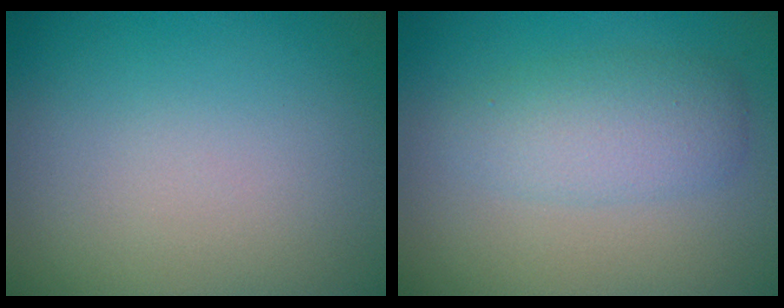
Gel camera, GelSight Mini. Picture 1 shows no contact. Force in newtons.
{"total": 3.3, "press": 3.3, "slide": 0.1}